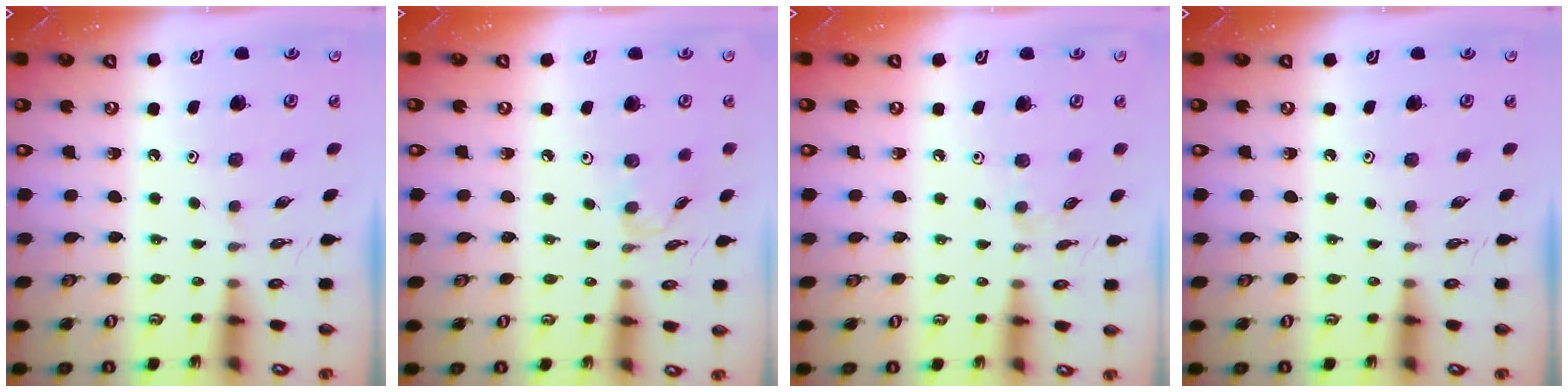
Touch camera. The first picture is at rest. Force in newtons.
{"total": 1.8, "press": 1.8, "slide": 0.4}
{"total": 2.9, "press": 2.9, "slide": 0.3}
{"total": 0.0}